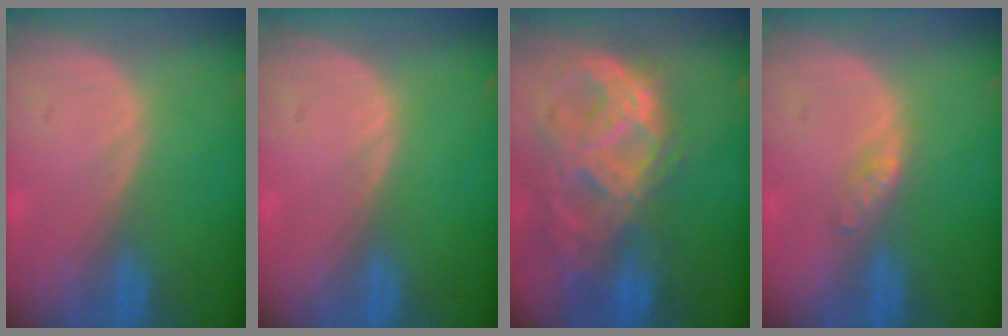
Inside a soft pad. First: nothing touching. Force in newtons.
{"total": 0.0}
{"total": 11.3, "press": 9.6, "slide": 6.1}
{"total": 2.0, "press": 2.0, "slide": 0.1}